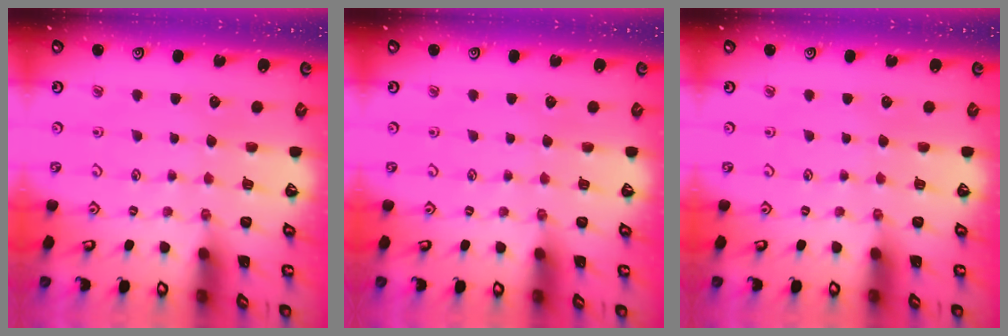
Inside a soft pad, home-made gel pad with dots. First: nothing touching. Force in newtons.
{"total": 0.0}
{"total": 0.0}